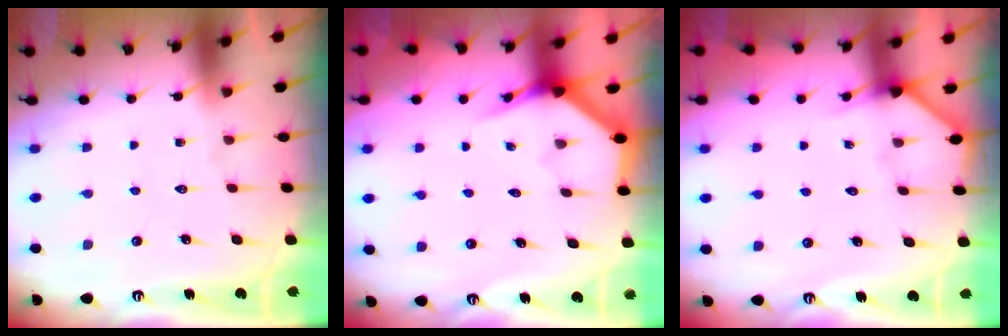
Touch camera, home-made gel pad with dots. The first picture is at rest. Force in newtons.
{"total": 4.0, "press": 4.0, "slide": 0.2}
{"total": 3.4, "press": 3.4, "slide": 0.2}